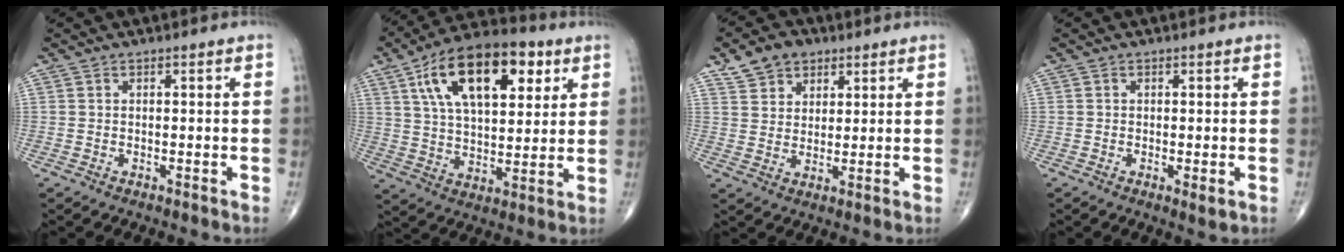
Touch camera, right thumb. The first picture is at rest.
{"total": 21.0, "force": [8.4, 10.6, 16.1], "torque": [-0.240, -0.009, 0.137]}
{"total": 7.4, "force": [4.3, 5.2, 3.0], "torque": [-0.029, -0.012, 0.076]}
{"total": 1.8, "force": [-0.4, 0.5, 1.6], "torque": [-0.032, -0.008, -0.007]}